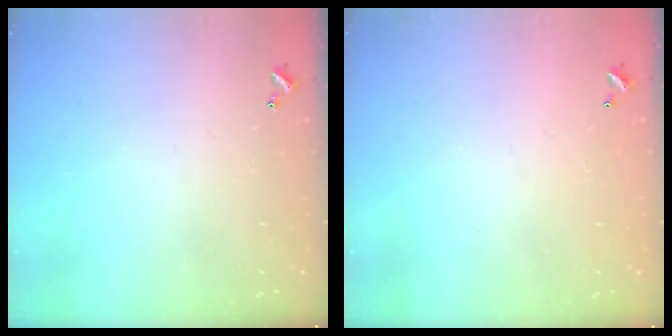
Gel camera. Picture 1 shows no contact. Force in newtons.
{"total": 2.9, "press": 2.9, "slide": 0.1}